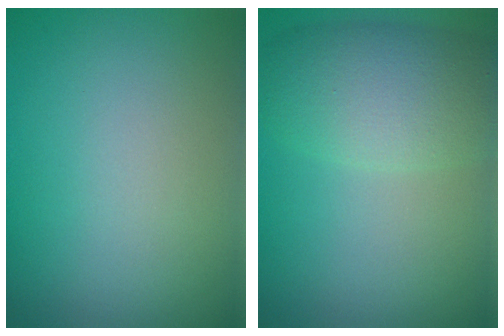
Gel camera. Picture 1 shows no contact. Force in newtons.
{"total": 5.3, "press": 5.3, "slide": 0.1}